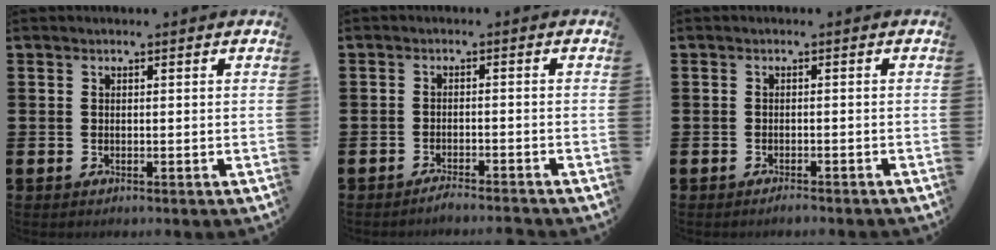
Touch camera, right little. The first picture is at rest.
{"total": 1.8, "force": [-1.7, -0.1, 0.5], "torque": [-0.008, 0.002, -0.034]}
{"total": 0.9, "force": [-0.8, 0.0, 0.4], "torque": [0.001, -0.007, -0.017]}